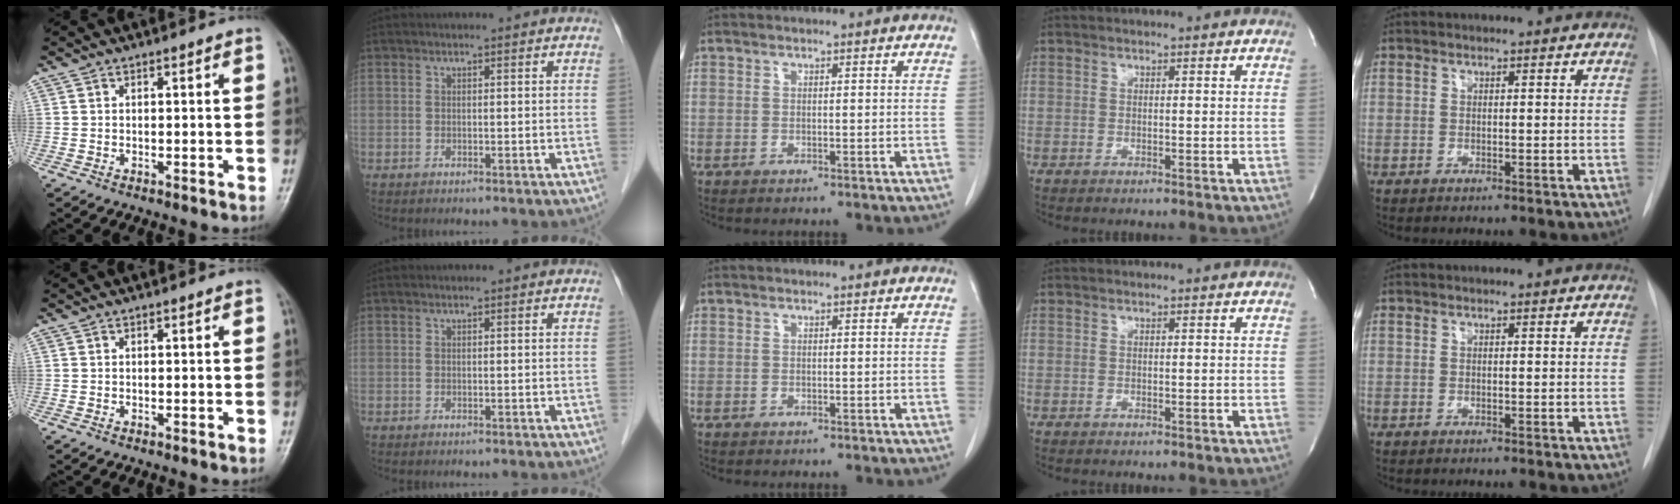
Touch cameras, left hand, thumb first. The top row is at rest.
{}